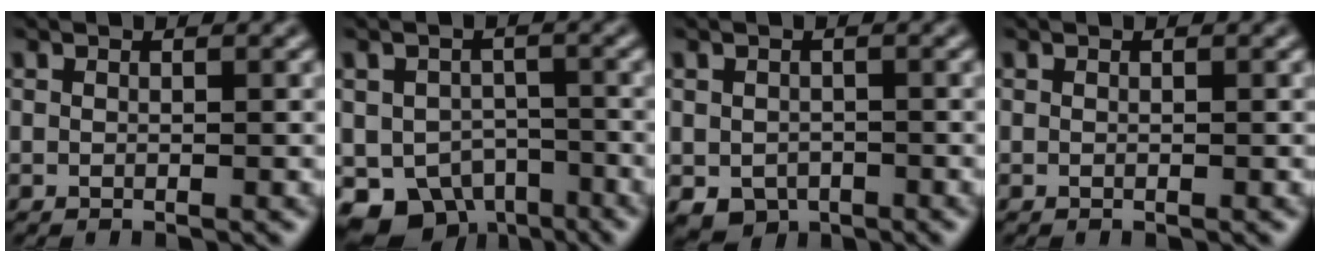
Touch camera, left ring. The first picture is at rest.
{"total": 6.5, "force": [-3.5, 4.7, 2.8], "torque": [-0.038, -0.019, -0.055]}
{"total": 2.6, "force": [-1.1, 2.0, 1.2], "torque": [-0.021, -0.010, -0.019]}
{"total": 0.0}